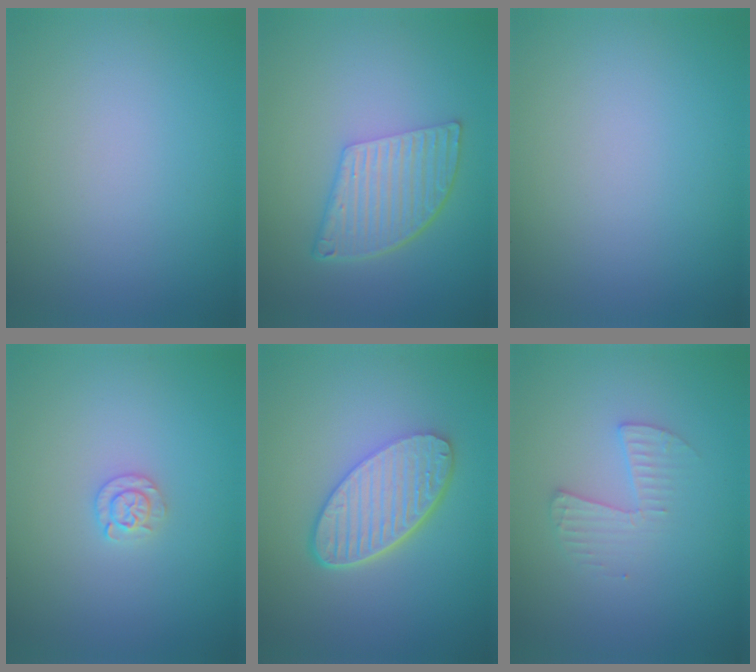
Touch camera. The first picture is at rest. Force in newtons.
{"total": 5.5, "press": 3.8, "slide": 4.0}
{"total": 0.0}
{"total": 1.5, "press": 1.5, "slide": 0.1}
{"total": 6.1, "press": 4.5, "slide": 4.1}
{"total": 2.1, "press": 2.0, "slide": 0.1}